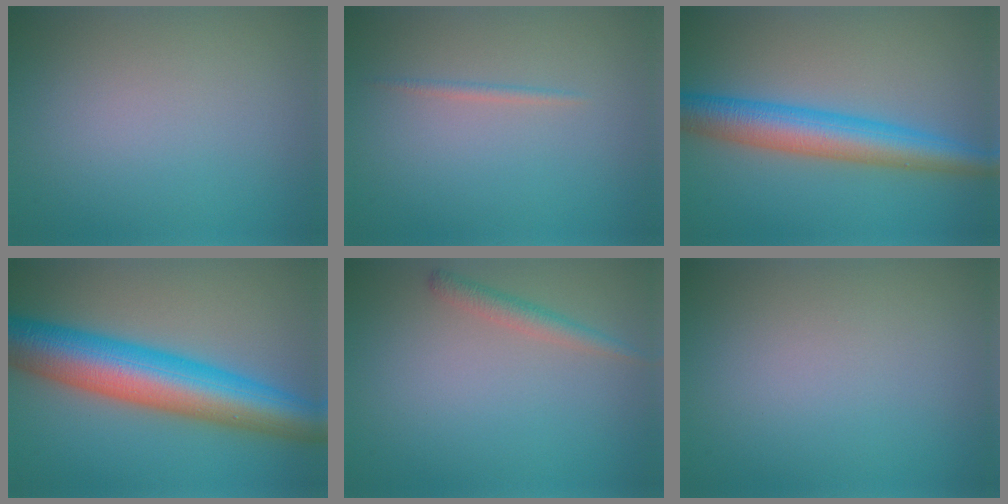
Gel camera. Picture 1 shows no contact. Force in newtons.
{"total": 0.7, "press": 0.7, "slide": 0.1}
{"total": 6.3, "press": 6.3, "slide": 0.1}
{"total": 10.9, "press": 10.9, "slide": 0.1}
{"total": 1.7, "press": 1.7, "slide": 0.1}
{"total": 0.0}